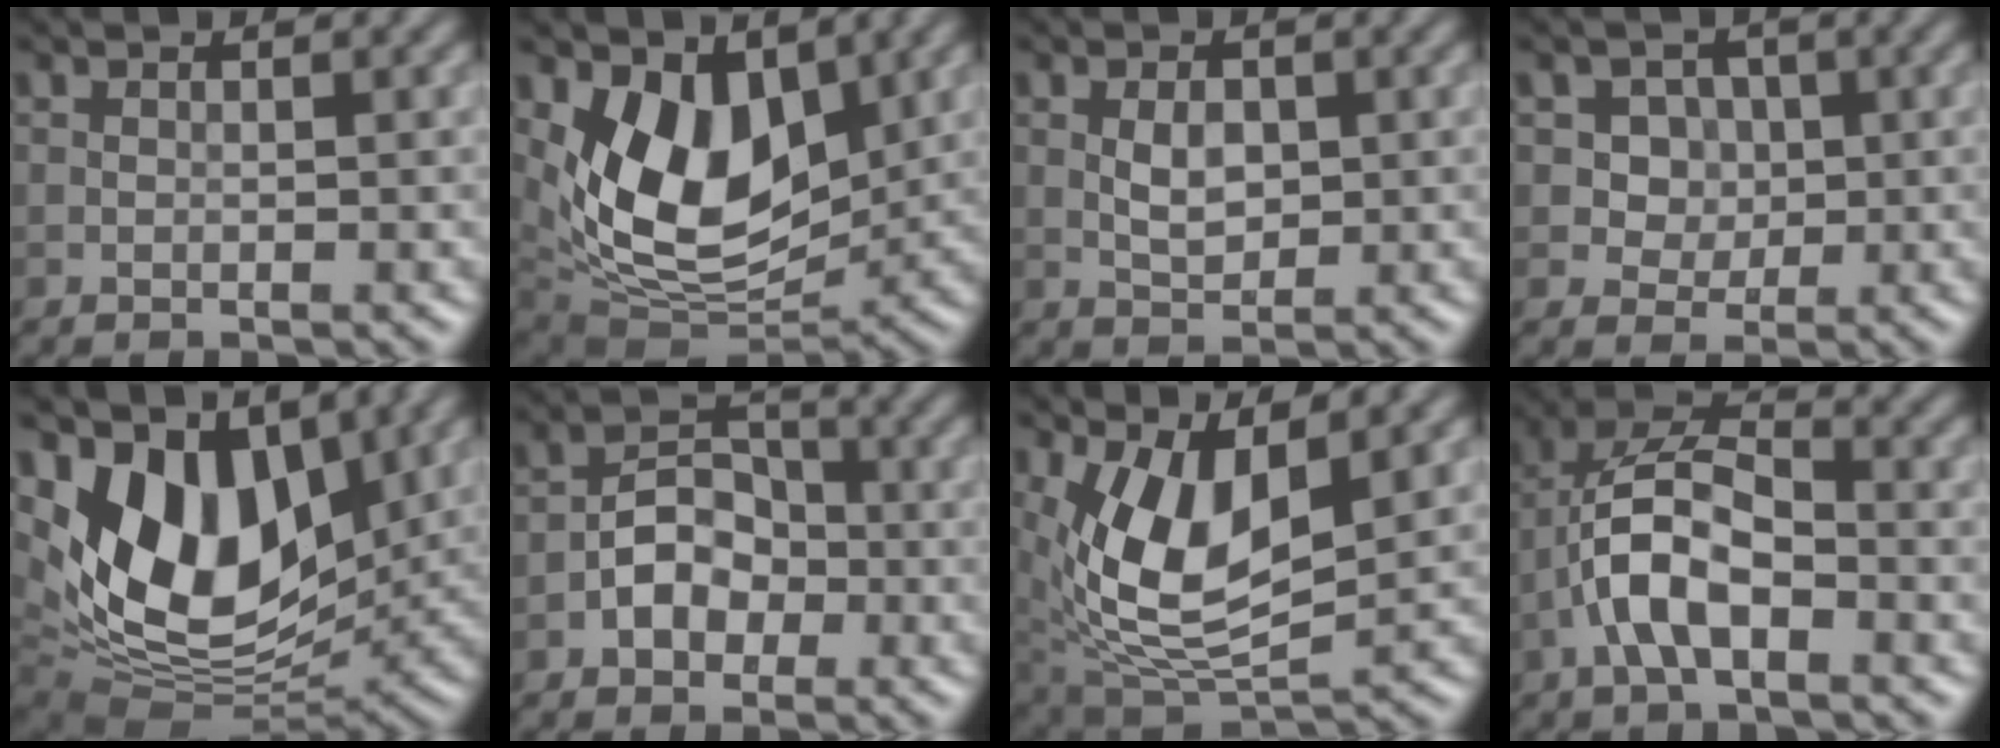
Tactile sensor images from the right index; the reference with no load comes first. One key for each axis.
{"total": 9.1, "fx": 2.6, "fy": 5.5, "fz": 6.8, "tx": -0.124, "ty": -0.026, "tz": 0.046}
{"total": 2.3, "fx": 0.1, "fy": 1.5, "fz": 1.8, "tx": -0.033, "ty": 0.000, "tz": 0.003}
{"total": 3.8, "fx": 1.0, "fy": 3.3, "fz": 1.7, "tx": -0.023, "ty": -0.003, "tz": 0.016}
{"total": 11.6, "fx": 3.7, "fy": 6.9, "fz": 8.6, "tx": -0.156, "ty": -0.010, "tz": 0.067}
{"total": 3.7, "fx": -1.4, "fy": 2.7, "fz": 2.1, "tx": -0.025, "ty": 0.009, "tz": -0.028}
{"total": 8.5, "fx": 1.8, "fy": 4.2, "fz": 7.2, "tx": -0.154, "ty": -0.014, "tz": 0.038}
{"total": 6.5, "fx": -2.3, "fy": 2.8, "fz": 5.3, "tx": -0.102, "ty": 0.015, "tz": -0.047}